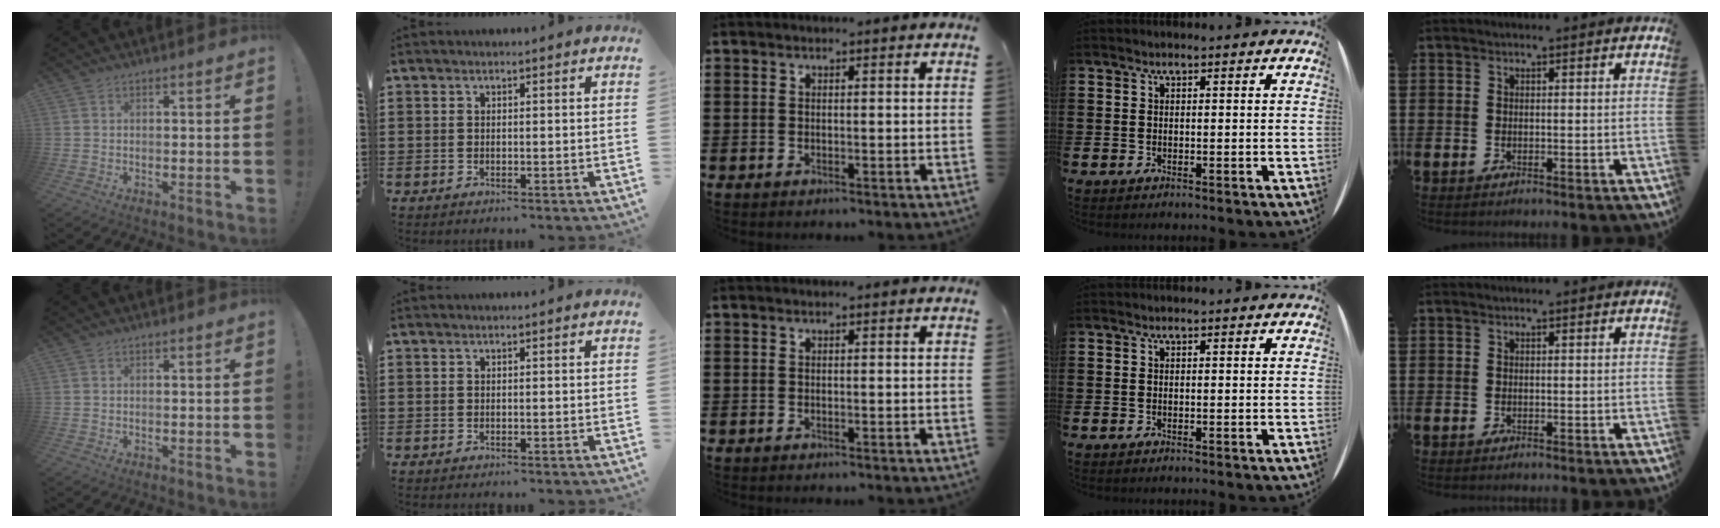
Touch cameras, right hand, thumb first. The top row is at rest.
{}